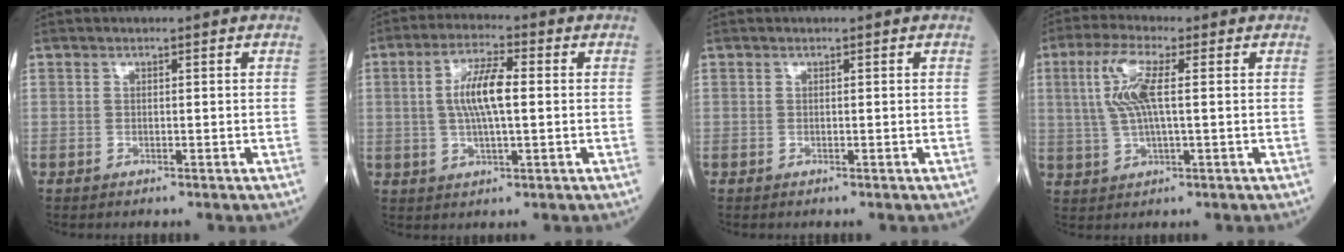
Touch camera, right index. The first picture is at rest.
{"total": 7.8, "force": [0.6, 1.6, 7.6], "torque": [-0.151, 0.010, 0.010]}
{"total": 0.0}
{"total": 7.5, "force": [1.4, 1.4, 7.3], "torque": [-0.165, 0.010, 0.029]}